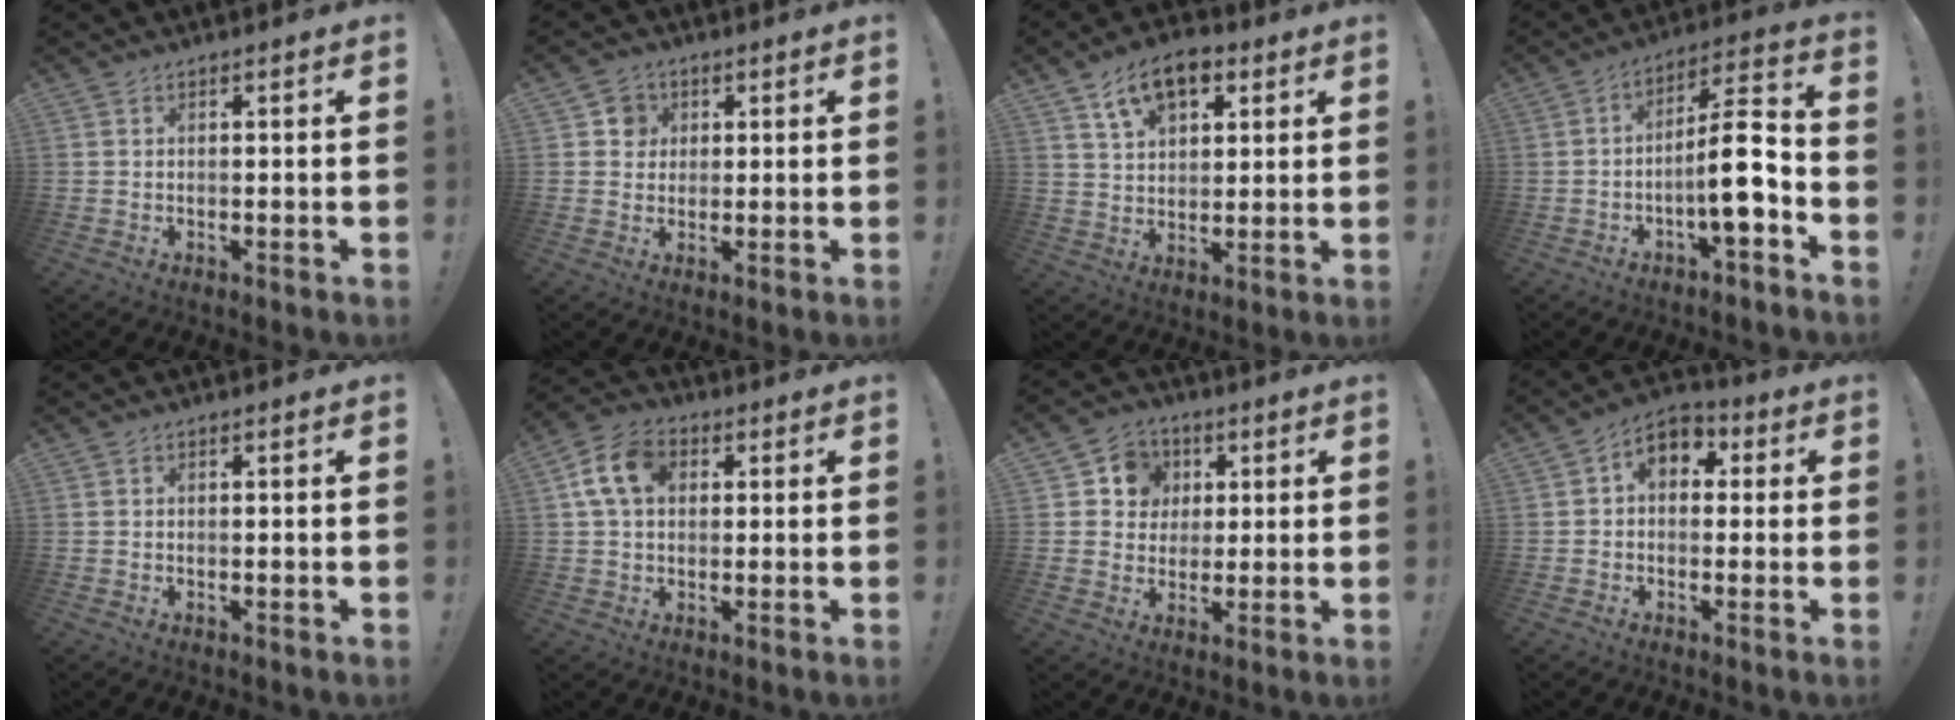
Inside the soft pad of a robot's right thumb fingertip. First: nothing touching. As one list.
[{"total": 5.2, "force": [1.5, 4.8, 1.2], "torque": [-0.005, -0.002, 0.026]}, {"total": 11.9, "force": [6.4, 7.4, 6.7], "torque": [-0.098, -0.019, 0.120]}, {"total": 13.5, "force": [-3.9, 4.4, 12.2], "torque": [-0.182, 0.027, -0.063]}, {"total": 0.0}, {"total": 11.1, "force": [2.9, 7.9, 7.2], "torque": [-0.123, 0.013, 0.057]}, {"total": 8.7, "force": [2.0, 8.1, 2.4], "torque": [-0.029, -0.004, 0.042]}, {"total": 6.9, "force": [1.2, 5.4, 4.1], "torque": [-0.055, 0.005, 0.027]}]